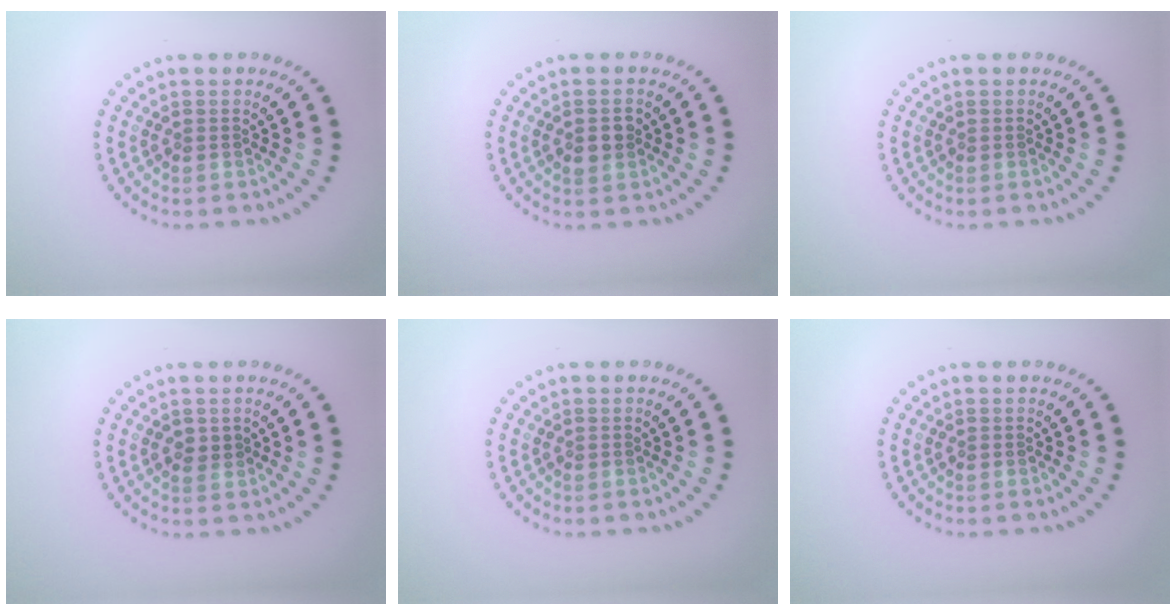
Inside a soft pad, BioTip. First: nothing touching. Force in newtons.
{"total": 2.2, "press": 2.2, "slide": 0.1}
{"total": 0.0}
{"total": 1.1, "press": 1.0, "slide": 0.4}
{"total": 0.0}
{"total": 0.0}